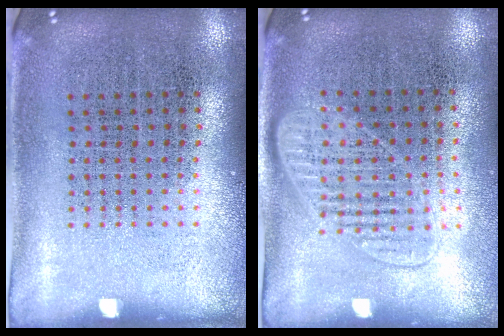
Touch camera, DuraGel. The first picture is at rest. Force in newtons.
{"total": 1.4, "press": 1.2, "slide": 0.6}